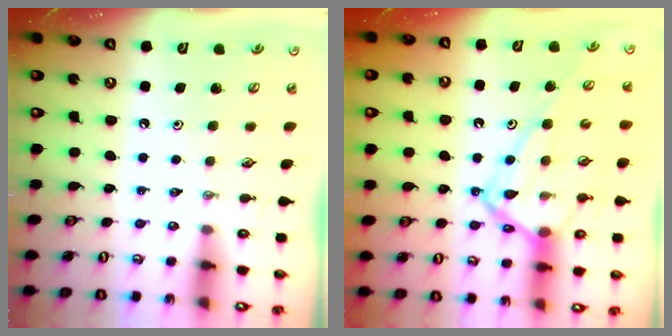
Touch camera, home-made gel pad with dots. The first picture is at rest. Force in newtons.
{"total": 15.2, "press": 15.1, "slide": 1.4}